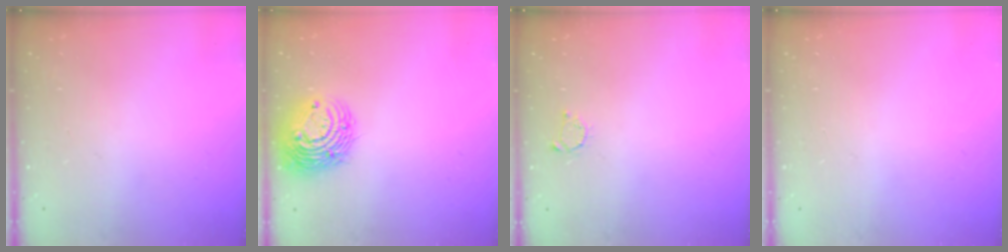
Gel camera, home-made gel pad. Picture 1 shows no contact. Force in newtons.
{"total": 12.3, "press": 12.2, "slide": 1.3}
{"total": 2.2, "press": 2.2, "slide": 0.4}
{"total": 0.0}